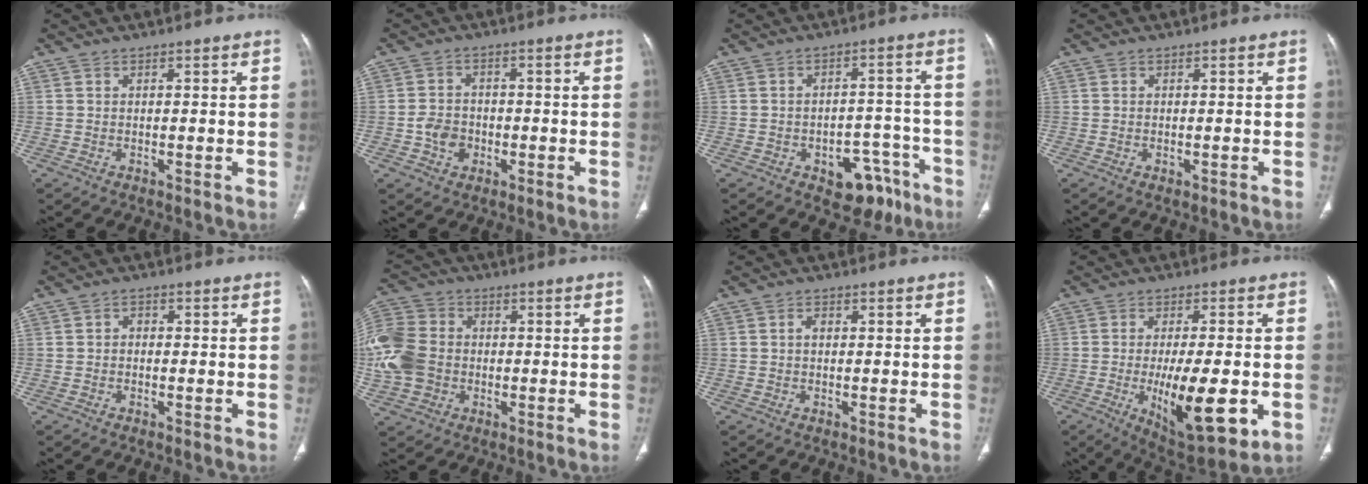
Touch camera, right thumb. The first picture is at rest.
{"total": 4.8, "force": [-1.3, 3.8, 2.5], "torque": [-0.029, 0.011, -0.025]}
{"total": 10.5, "force": [-6.2, 6.3, 5.5], "torque": [-0.034, 0.052, -0.075]}
{"total": 0.6, "force": [-0.2, 0.2, 0.5], "torque": [-0.012, 0.000, -0.001]}
{"total": 1.3, "force": [-0.2, 1.1, 0.8], "torque": [-0.003, 0.003, -0.009]}
{"total": 15.3, "force": [-1.5, 12.4, 8.8], "torque": [-0.208, 0.019, -0.029]}
{"total": 1.2, "force": [0.1, 0.8, 0.9], "torque": [-0.013, 0.002, -0.001]}
{"total": 16.6, "force": [-4.0, 5.5, 15.1], "torque": [-0.234, -0.018, -0.048]}